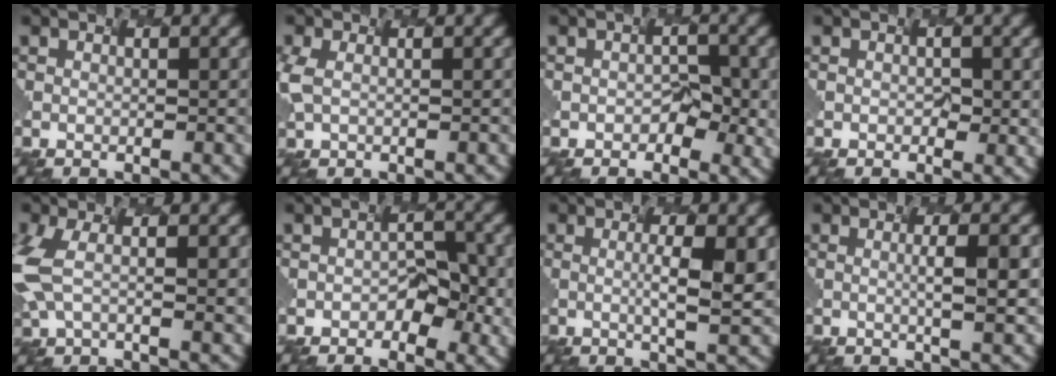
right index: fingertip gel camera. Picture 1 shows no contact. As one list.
[{"total": 2.3, "force": [-0.2, 1.3, 1.8], "torque": [-0.054, 0.000, 0.010]}, {"total": 1.8, "force": [-0.8, 1.2, 1.1], "torque": [-0.019, -0.006, -0.003]}, {"total": 0.6, "force": [-0.2, 0.5, 0.3], "torque": [-0.008, -0.001, 0.008]}, {"total": 4.9, "force": [0.1, 2.2, 4.3], "torque": [-0.122, 0.002, 0.005]}, {"total": 2.7, "force": [-1.1, 1.7, 1.8], "torque": [-0.029, -0.002, -0.008]}, {"total": 3.4, "force": [0.0, 0.3, 3.3], "torque": [-0.055, -0.002, 0.008]}, {"total": 2.9, "force": [-0.1, 0.4, 2.8], "torque": [-0.040, 0.005, 0.004]}]